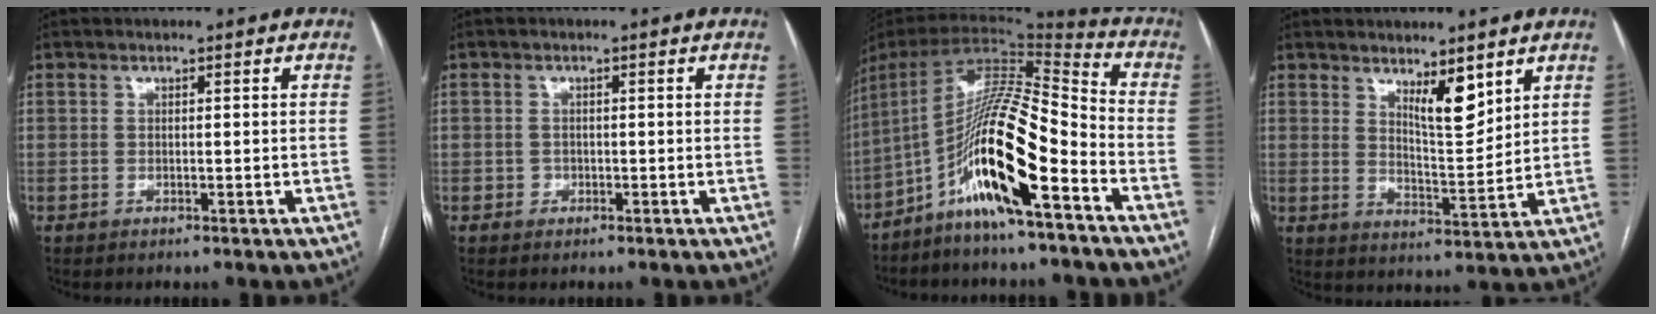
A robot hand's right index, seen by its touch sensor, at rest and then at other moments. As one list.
[{"total": 1.2, "force": [-0.5, 1.1, 0.1], "torque": [0.004, 0.007, -0.010]}, {"total": 16.9, "force": [-7.6, 1.4, 15.0], "torque": [-0.281, 0.009, -0.140]}, {"total": 6.3, "force": [4.2, 1.5, 4.5], "torque": [-0.080, -0.017, 0.073]}]